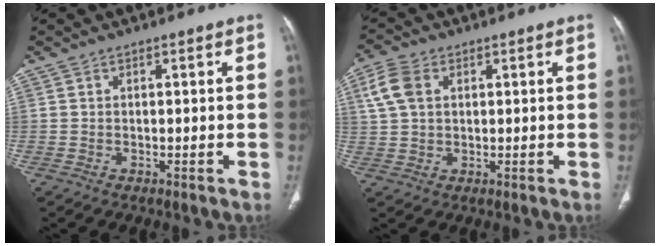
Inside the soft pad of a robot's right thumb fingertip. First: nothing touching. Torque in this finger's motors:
{"motor_torque": [0.10, 0.92, 0.83, 0.28, 0.00]}